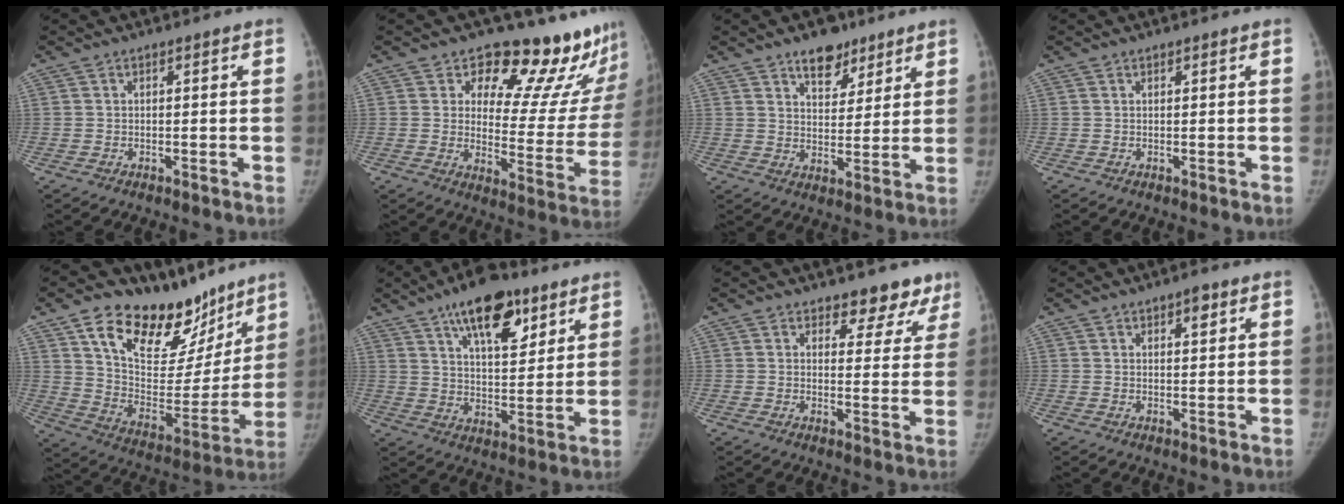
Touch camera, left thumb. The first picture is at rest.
{"total": 19.2, "force": [15.9, 7.5, 7.6], "torque": [-0.034, -0.129, 0.190]}
{"total": 8.3, "force": [5.7, 4.6, 3.9], "torque": [-0.025, -0.034, 0.091]}
{"total": 0.0}
{"total": 24.9, "force": [17.0, 13.1, 12.7], "torque": [-0.142, -0.073, 0.279]}
{"total": 15.9, "force": [9.6, 6.9, 10.6], "torque": [-0.127, -0.044, 0.154]}
{"total": 7.6, "force": [6.3, 3.9, 1.9], "torque": [0.024, -0.036, 0.067]}
{"total": 4.4, "force": [2.1, 1.7, 3.5], "torque": [-0.039, -0.006, 0.028]}